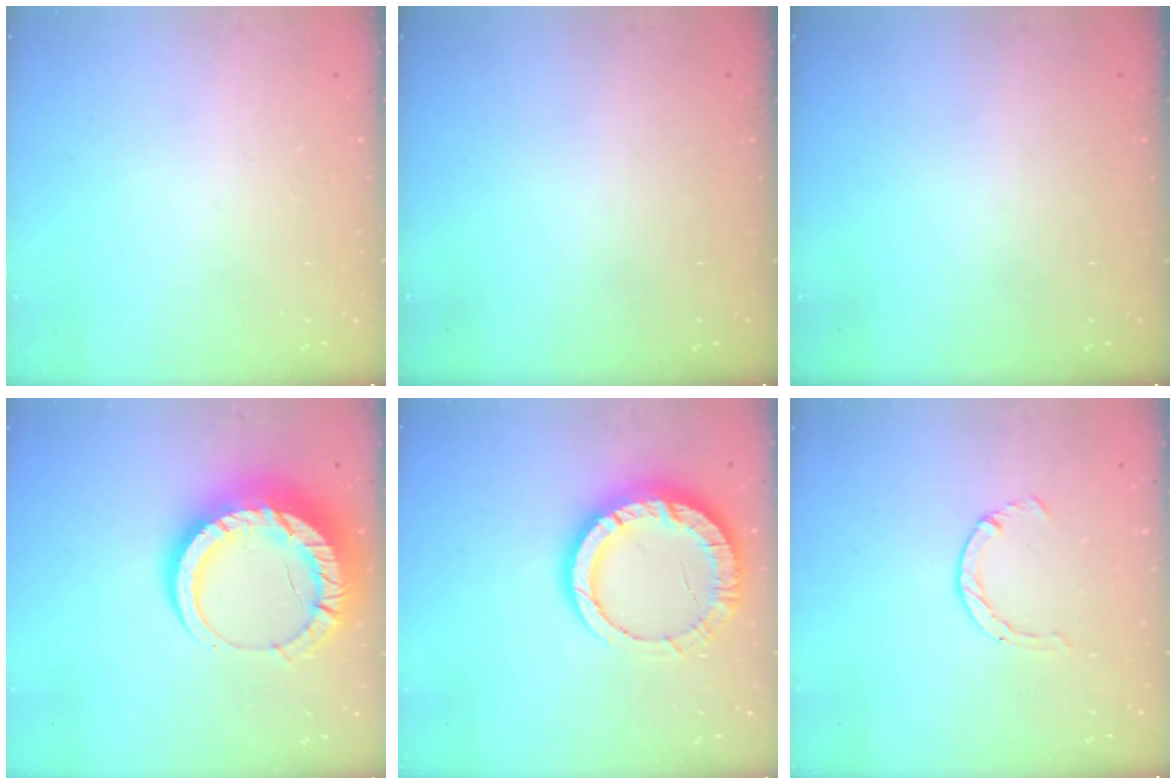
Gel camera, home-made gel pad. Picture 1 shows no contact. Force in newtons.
{"total": 0.0}
{"total": 0.0}
{"total": 18.9, "press": 18.8, "slide": 1.9}
{"total": 15.2, "press": 15.2, "slide": 1.4}
{"total": 2.1, "press": 2.1, "slide": 0.3}